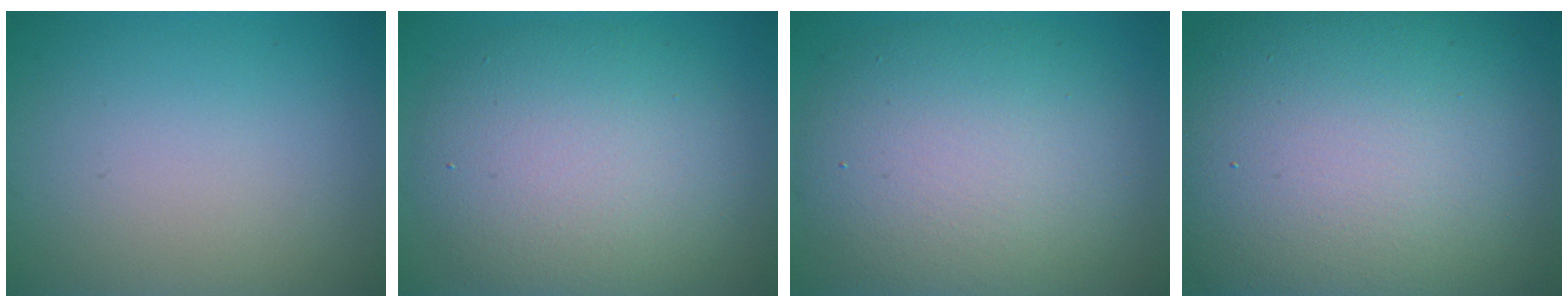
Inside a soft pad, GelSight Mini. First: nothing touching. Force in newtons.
{"total": 8.5, "press": 8.4, "slide": 0.4}
{"total": 9.8, "press": 9.8, "slide": 0.9}
{"total": 18.1, "press": 18.0, "slide": 1.0}